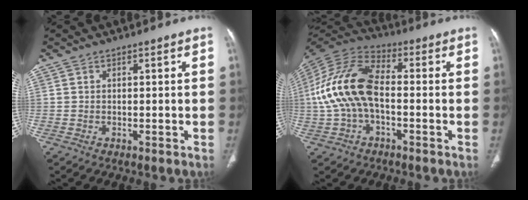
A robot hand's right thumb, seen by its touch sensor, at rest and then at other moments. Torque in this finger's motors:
{"motor_torque": [-0.47, 1.44, 1.63, -0.30, 0.24]}